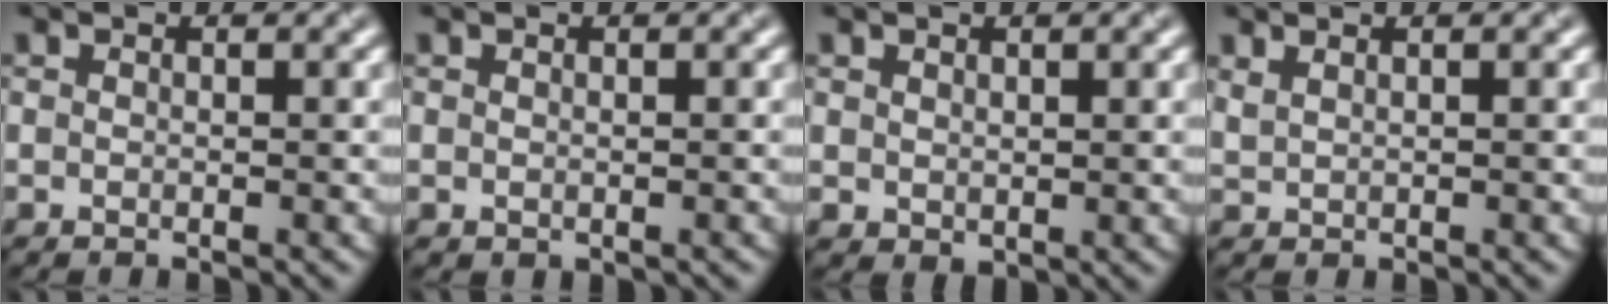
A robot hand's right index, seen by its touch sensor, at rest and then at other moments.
{"total": 0.0}
{"total": 1.0, "force": [0.5, 0.7, 0.4], "torque": [-0.012, -0.005, 0.017]}
{"total": 1.1, "force": [0.9, 0.3, 0.5], "torque": [-0.021, -0.001, 0.027]}